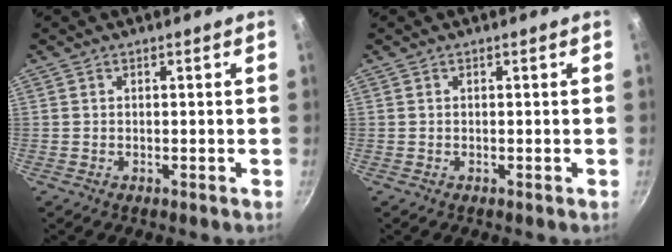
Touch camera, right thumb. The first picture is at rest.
{"total": 0.0}